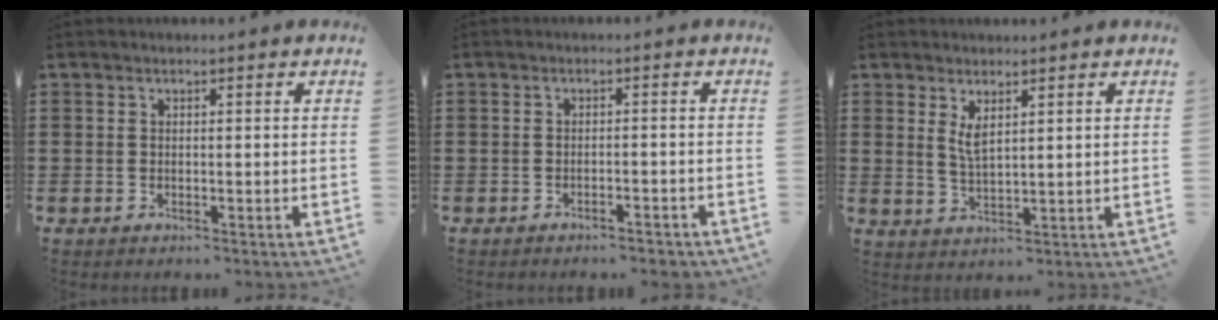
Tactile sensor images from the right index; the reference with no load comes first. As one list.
[{"total": 1.6, "force": [-1.4, -0.1, 0.6], "torque": [-0.015, -0.002, -0.028]}, {"total": 3.1, "force": [1.6, 1.1, 2.3], "torque": [-0.051, 0.003, 0.029]}]